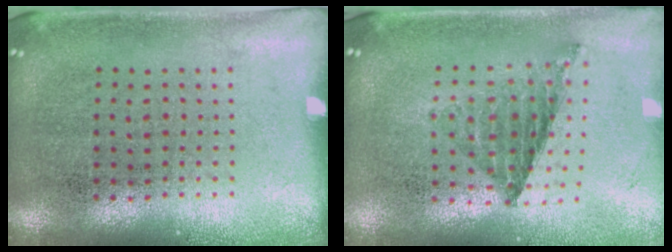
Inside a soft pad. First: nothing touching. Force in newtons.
{"total": 0.8, "press": 0.8, "slide": 0.1}